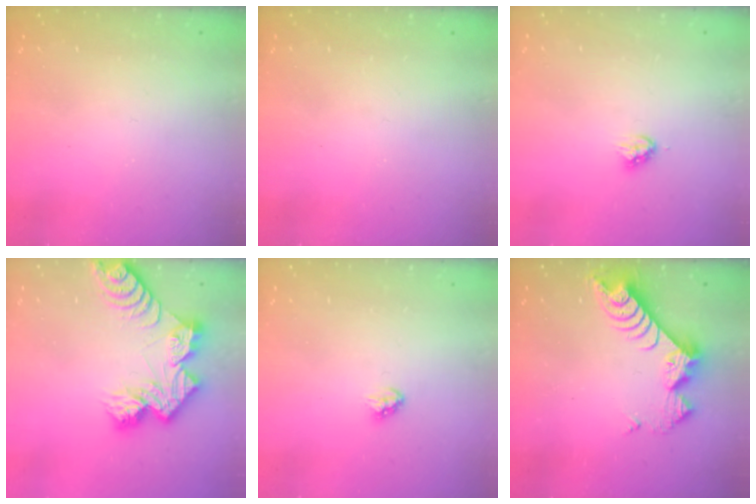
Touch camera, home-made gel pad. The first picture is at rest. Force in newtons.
{"total": 0.0}
{"total": 3.6, "press": 3.6, "slide": 0.6}
{"total": 12.9, "press": 12.9, "slide": 1.1}
{"total": 2.9, "press": 2.9, "slide": 0.7}
{"total": 9.0, "press": 9.0, "slide": 0.6}